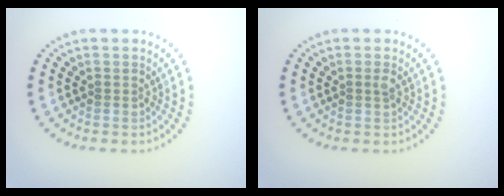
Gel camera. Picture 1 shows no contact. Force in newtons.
{"total": 0.7, "press": 0.5, "slide": 0.5}